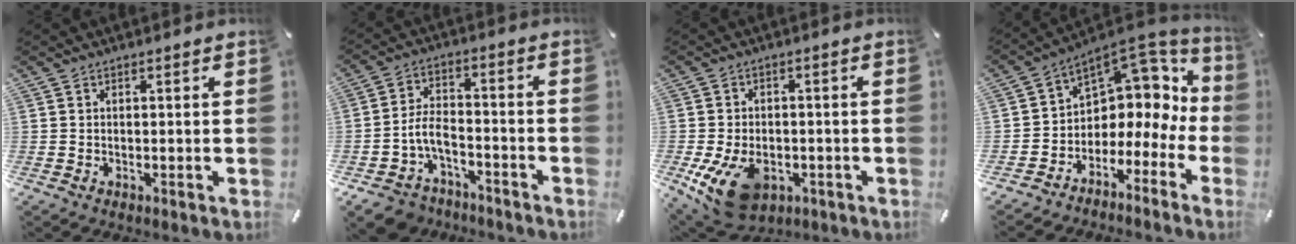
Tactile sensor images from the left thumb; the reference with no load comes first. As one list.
[{"total": 9.1, "force": [-5.1, 5.8, 4.8], "torque": [-0.104, 0.020, -0.097]}, {"total": 11.6, "force": [-4.1, 7.9, 7.4], "torque": [-0.154, 0.013, -0.069]}, {"total": 5.5, "force": [2.0, 5.1, 0.8], "torque": [-0.020, -0.045, 0.039]}]